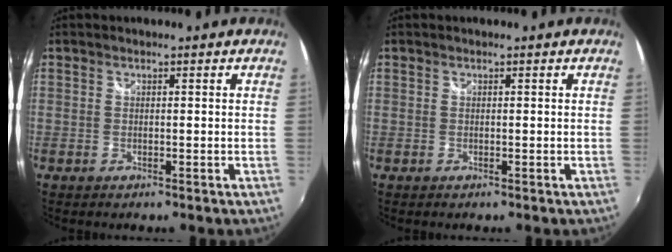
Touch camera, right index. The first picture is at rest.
{"total": 0.0}